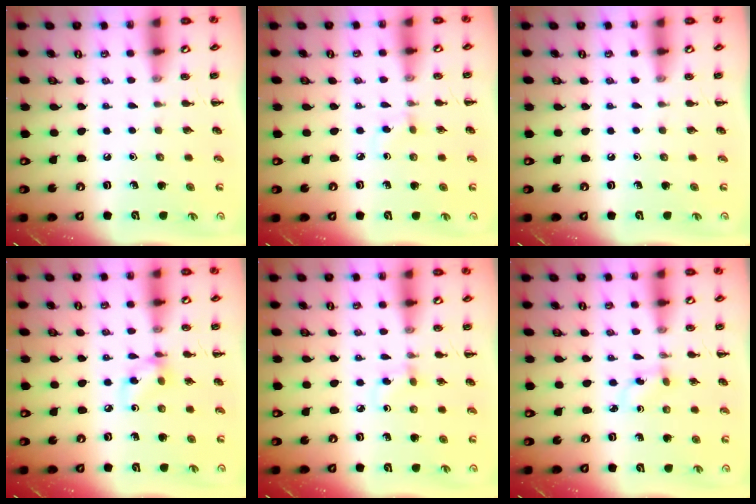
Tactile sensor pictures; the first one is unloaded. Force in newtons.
{"total": 2.0, "press": 1.7, "slide": 1.0}
{"total": 0.0}
{"total": 5.6, "press": 5.6, "slide": 0.1}
{"total": 3.5, "press": 3.2, "slide": 1.5}
{"total": 1.9, "press": 1.7, "slide": 0.9}